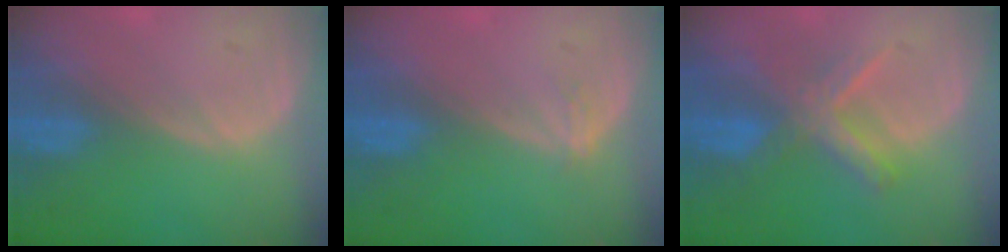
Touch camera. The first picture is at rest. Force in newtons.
{"total": 1.2, "press": 0.8, "slide": 0.8}
{"total": 6.0, "press": 5.9, "slide": 1.1}